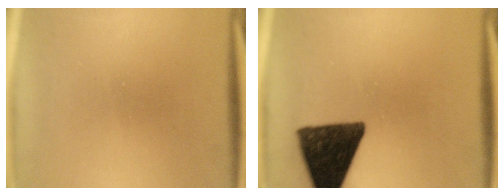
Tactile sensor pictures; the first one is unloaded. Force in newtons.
{"total": 13.5}